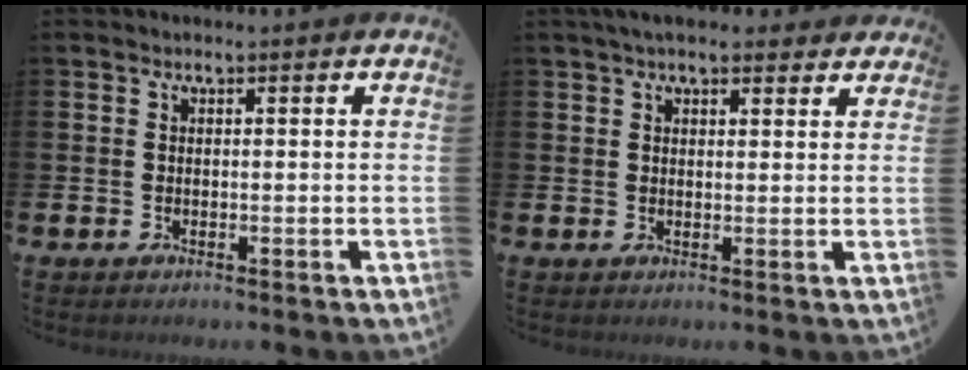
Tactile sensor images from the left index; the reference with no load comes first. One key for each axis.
{"total": 3.5, "fx": 3.0, "fy": 1.3, "fz": 1.3, "tx": -0.020, "ty": -0.004, "tz": 0.053}